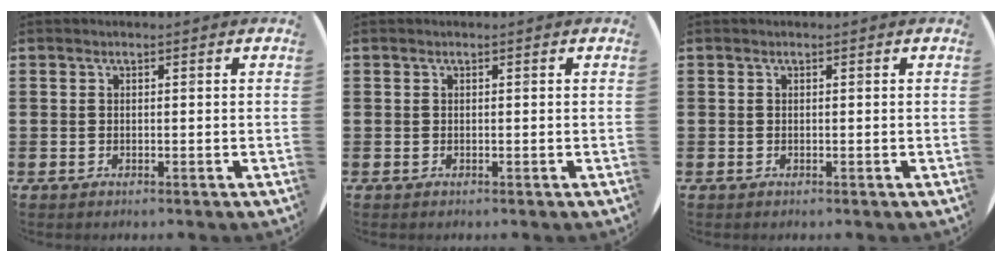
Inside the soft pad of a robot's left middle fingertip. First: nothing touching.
{"total": 0.0}
{"total": 0.0}